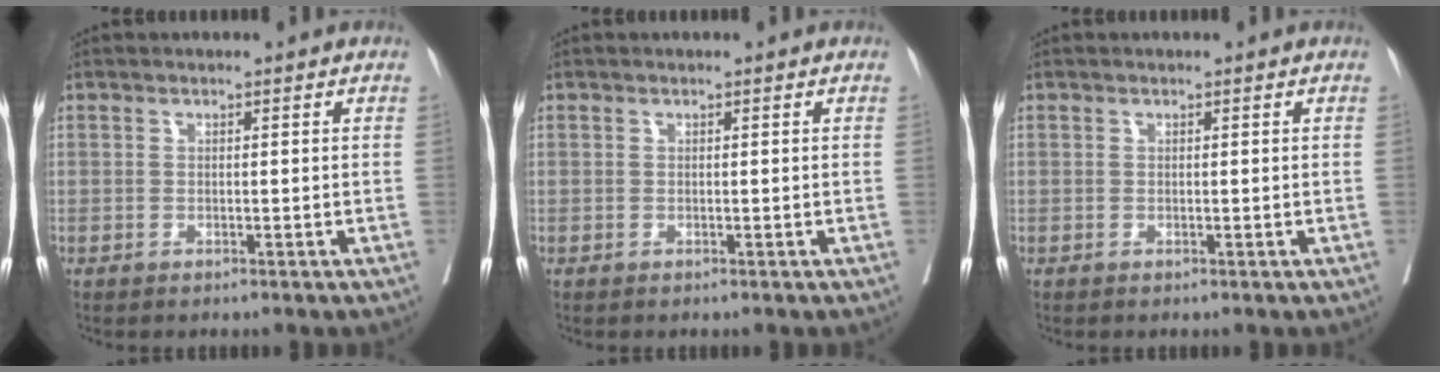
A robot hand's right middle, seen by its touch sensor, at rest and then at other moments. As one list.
[{"total": 0.0}, {"total": 0.0}]